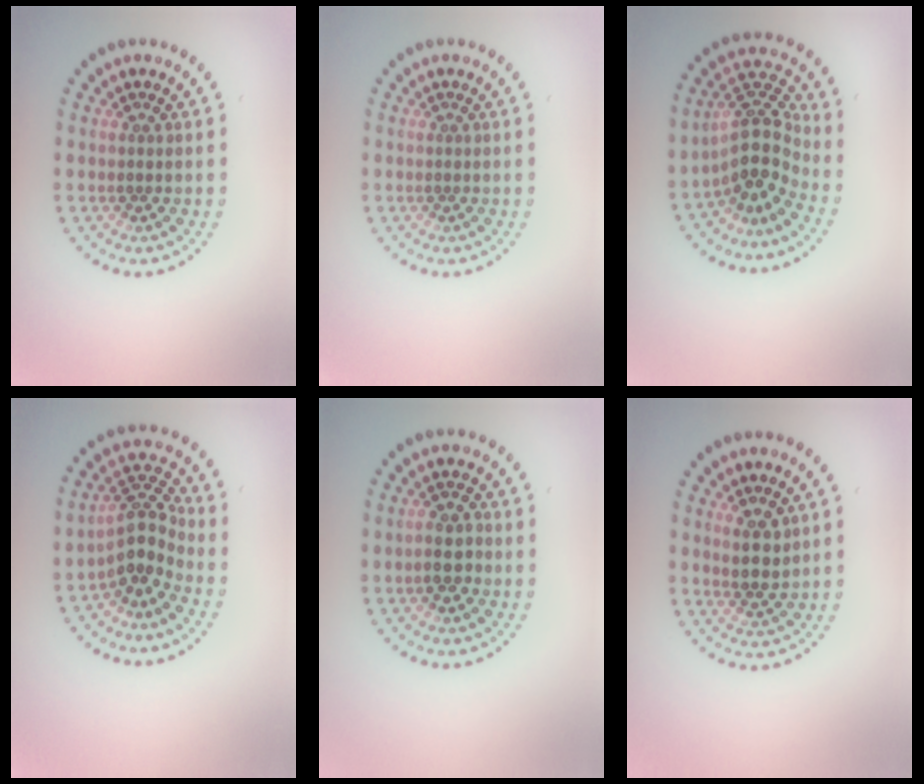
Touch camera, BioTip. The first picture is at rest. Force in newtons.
{"total": 0.0}
{"total": 4.6, "press": 3.8, "slide": 2.6}
{"total": 3.7, "press": 2.9, "slide": 2.3}
{"total": 2.3, "press": 2.2, "slide": 0.7}
{"total": 2.3, "press": 2.1, "slide": 1.0}